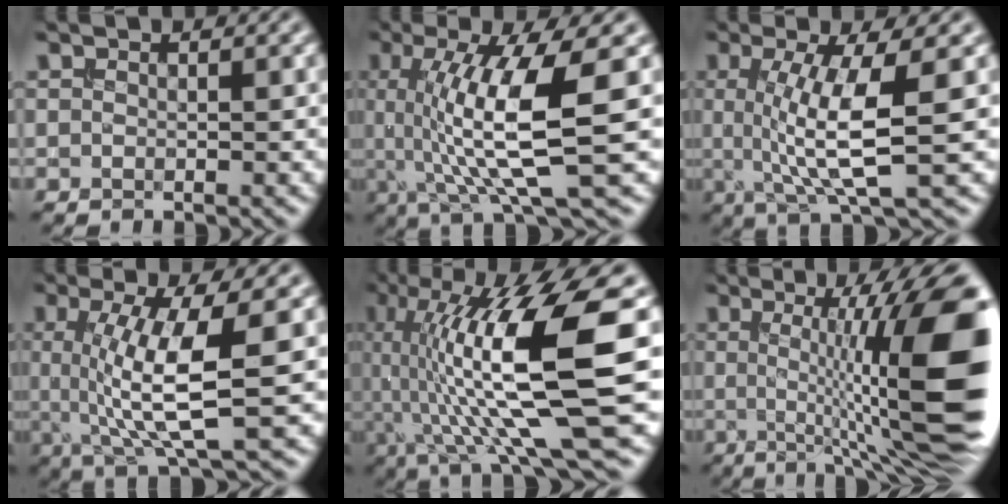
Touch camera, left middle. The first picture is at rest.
{"total": 9.9, "force": [0.6, 2.3, 9.6], "torque": [-0.152, -0.005, 0.016]}
{"total": 7.0, "force": [0.4, 1.6, 6.8], "torque": [-0.118, -0.005, 0.008]}
{"total": 7.9, "force": [0.4, 1.9, 7.6], "torque": [-0.126, -0.007, 0.012]}
{"total": 13.9, "force": [0.6, 2.9, 13.6], "torque": [-0.236, 0.002, 0.017]}
{"total": 14.8, "force": [0.3, 3.2, 14.5], "torque": [-0.169, 0.005, 0.003]}